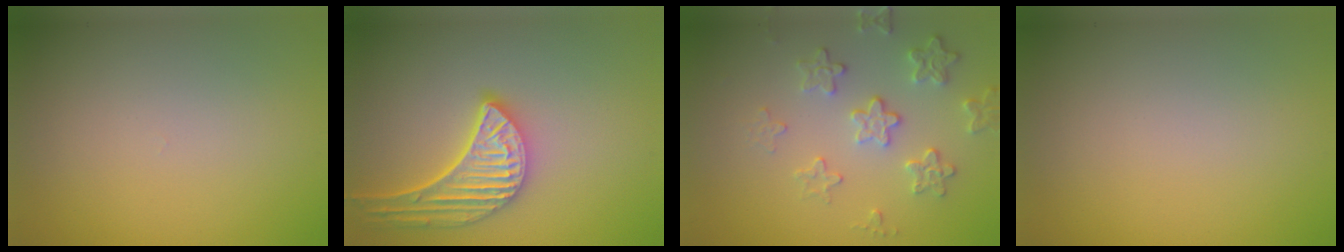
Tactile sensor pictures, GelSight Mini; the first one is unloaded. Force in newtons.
{"total": 5.2, "press": 4.3, "slide": 3.0}
{"total": 3.0, "press": 2.9, "slide": 0.9}
{"total": 0.0}